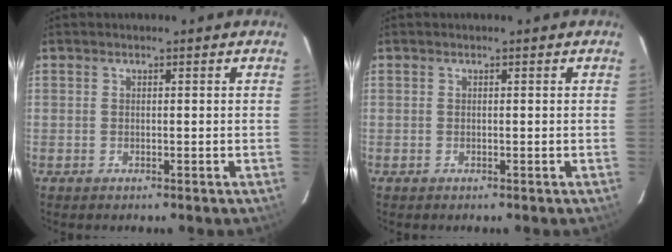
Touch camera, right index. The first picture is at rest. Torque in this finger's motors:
{"motor_torque": [0.00, 0.00, 0.00, 0.00]}